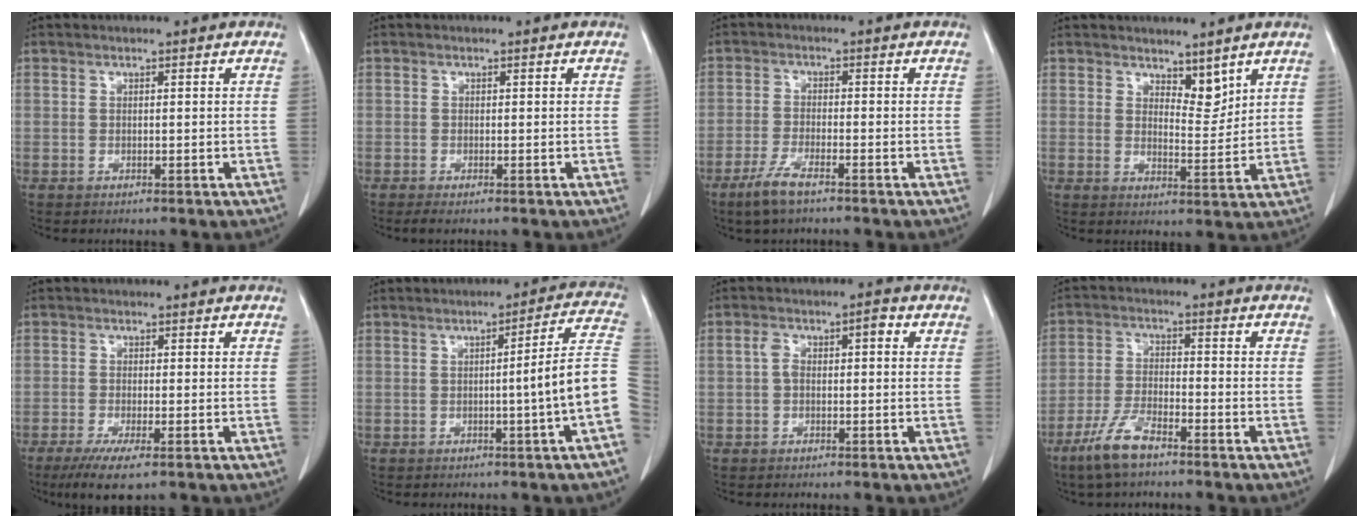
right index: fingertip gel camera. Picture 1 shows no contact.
{"total": 1.3, "force": [-1.0, 0.1, 0.8], "torque": [-0.016, -0.005, -0.017]}
{"total": 4.9, "force": [-3.4, 0.8, 3.4], "torque": [-0.079, -0.009, -0.062]}
{"total": 4.0, "force": [3.2, 1.6, 1.8], "torque": [-0.023, -0.010, 0.058]}
{"total": 5.6, "force": [-3.5, 0.9, 4.3], "torque": [-0.077, -0.015, -0.057]}
{"total": 9.3, "force": [-2.1, -1.7, 8.9], "torque": [-0.103, 0.010, -0.034]}
{"total": 4.1, "force": [0.5, 1.8, 3.6], "torque": [-0.073, 0.031, 0.006]}
{"total": 7.1, "force": [-5.1, 1.7, 4.7], "torque": [-0.106, -0.011, -0.098]}